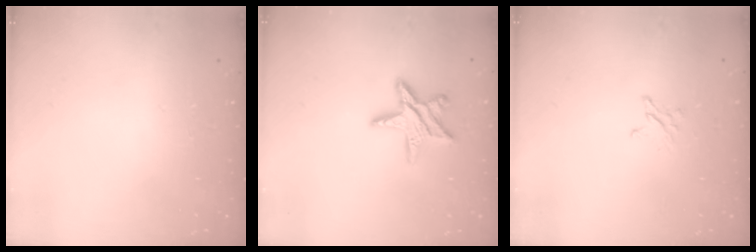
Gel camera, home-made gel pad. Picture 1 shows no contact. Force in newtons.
{"total": 10.8, "press": 10.7, "slide": 0.8}
{"total": 2.0, "press": 2.0, "slide": 0.2}